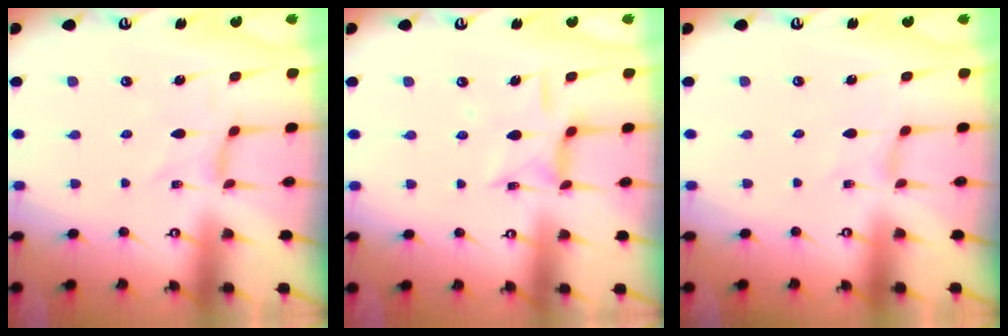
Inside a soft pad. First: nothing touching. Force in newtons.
{"total": 8.2, "press": 8.2, "slide": 0.5}
{"total": 0.0}